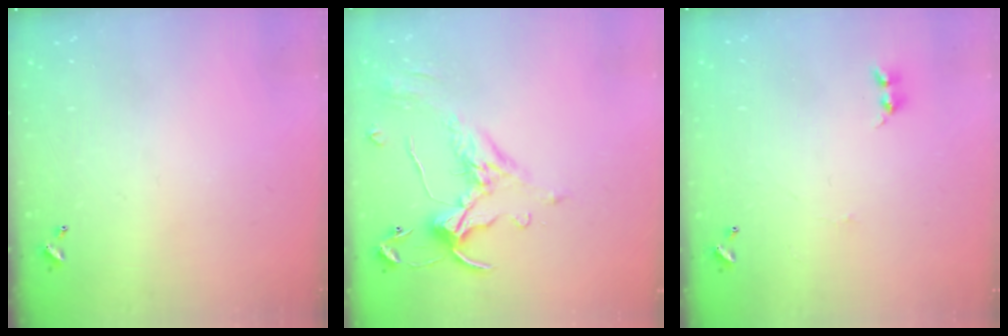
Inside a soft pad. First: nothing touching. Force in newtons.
{"total": 1.7, "press": 1.3, "slide": 1.1}
{"total": 0.0}